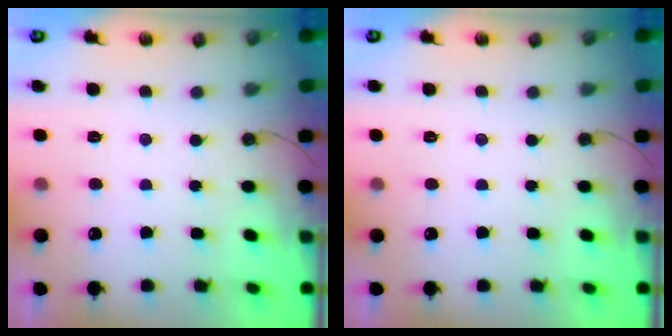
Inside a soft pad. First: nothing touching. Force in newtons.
{"total": 0.0}